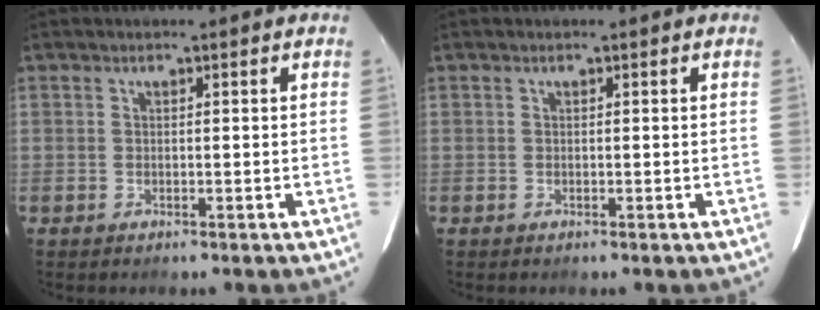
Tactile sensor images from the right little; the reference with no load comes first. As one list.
[{"total": 0.0}]